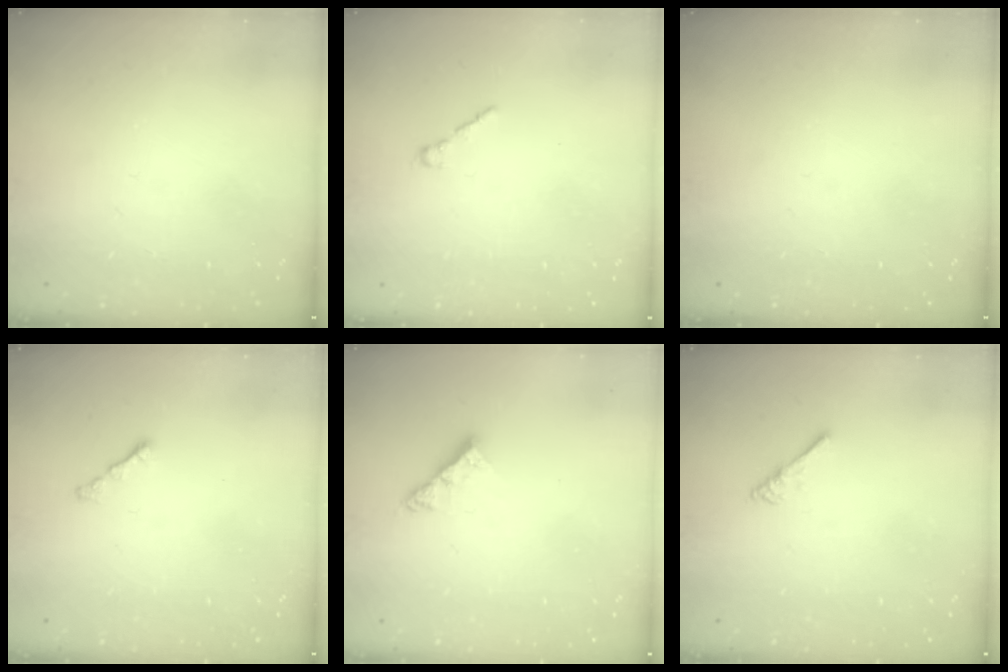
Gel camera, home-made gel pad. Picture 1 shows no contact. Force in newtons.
{"total": 1.7, "press": 1.7, "slide": 0.5}
{"total": 0.0}
{"total": 1.2, "press": 1.1, "slide": 0.5}
{"total": 5.3, "press": 5.3, "slide": 0.6}
{"total": 2.7, "press": 2.6, "slide": 0.5}